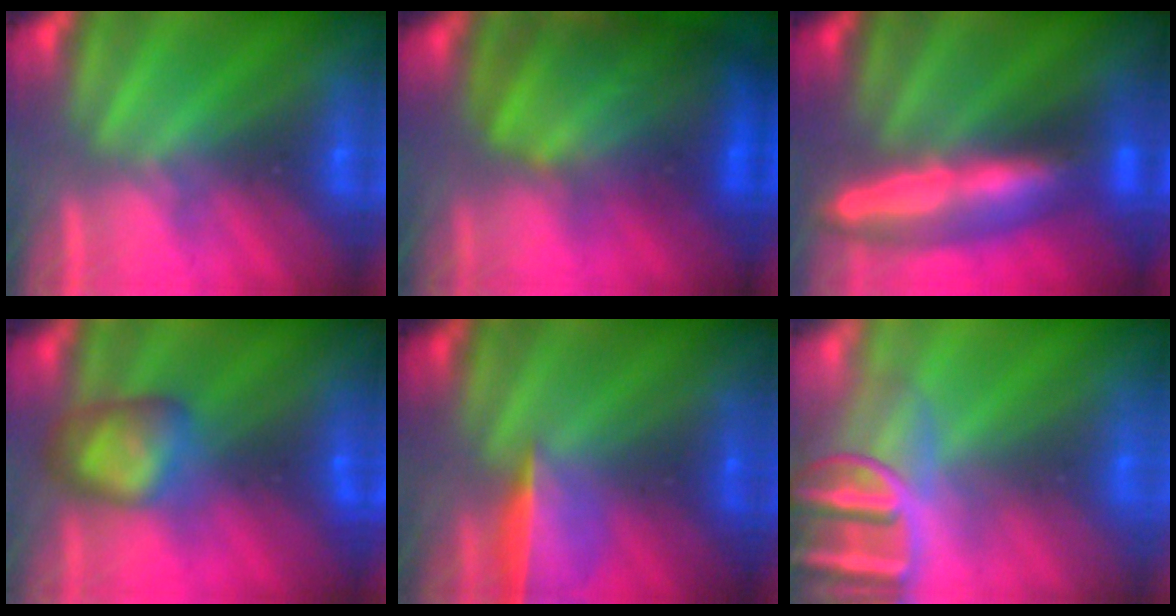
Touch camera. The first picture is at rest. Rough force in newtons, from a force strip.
{"total": 7.6}
{"total": 8.4}
{"total": 6.1}
{"total": 1.7}
{"total": 9.4}